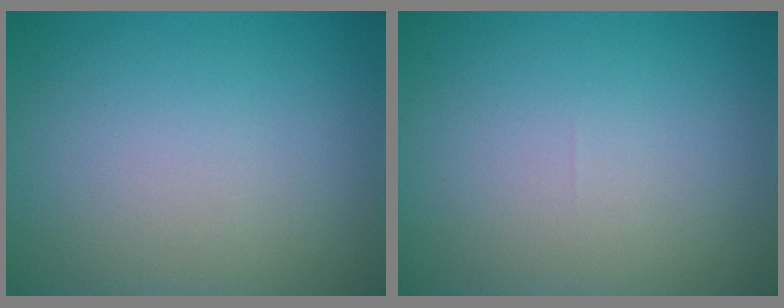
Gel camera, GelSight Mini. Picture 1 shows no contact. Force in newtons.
{"total": 0.0}